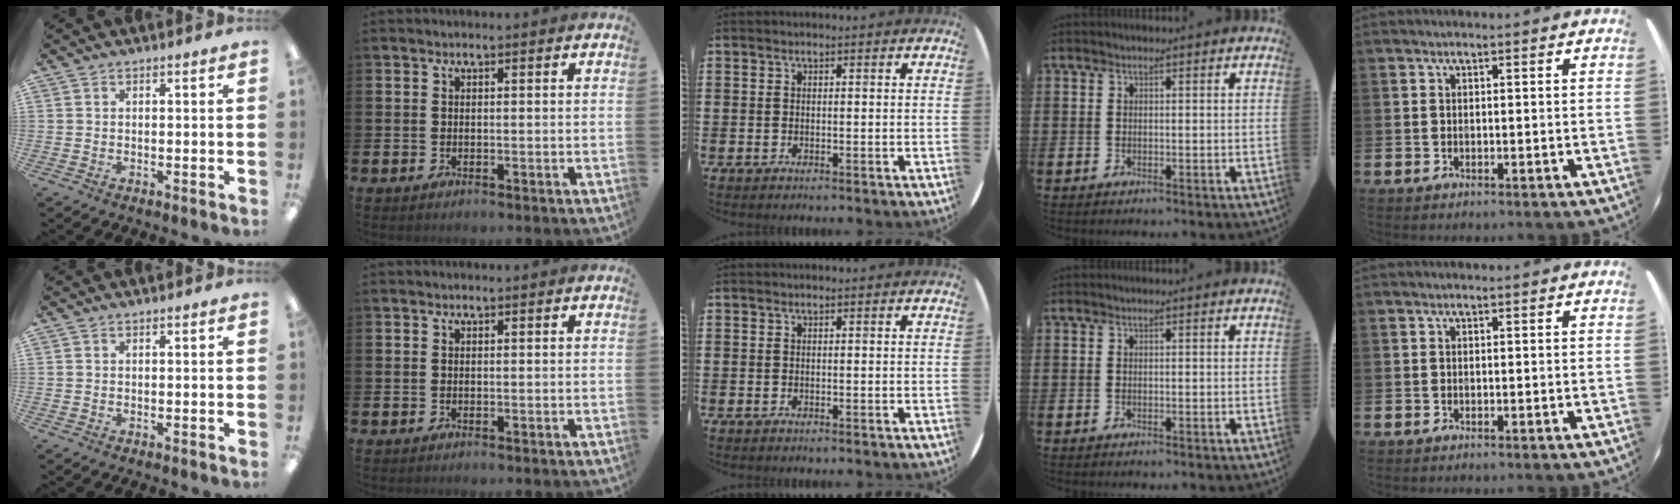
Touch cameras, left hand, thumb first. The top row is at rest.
{}